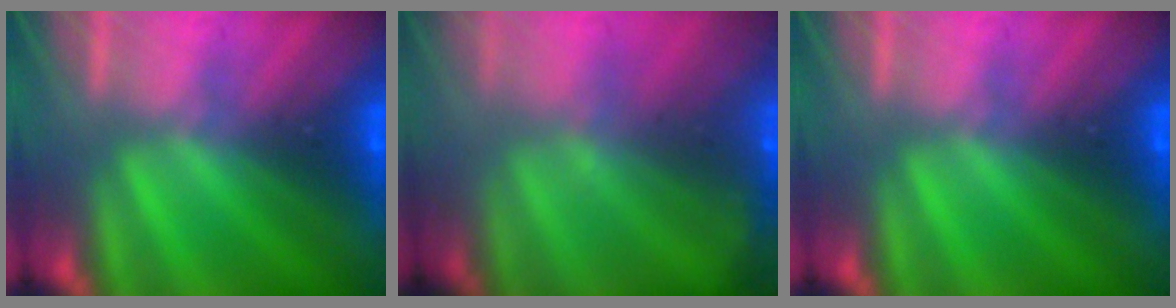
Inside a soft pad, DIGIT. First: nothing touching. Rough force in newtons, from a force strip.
{"total": 5.7}
{"total": 0.0}